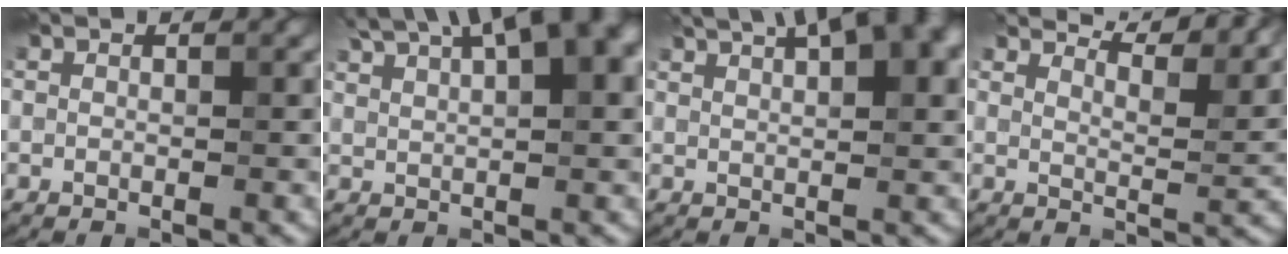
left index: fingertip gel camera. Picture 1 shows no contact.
{"total": 11.2, "force": [6.2, 3.5, 8.6], "torque": [-0.134, 0.029, 0.099]}
{"total": 8.8, "force": [5.1, 2.7, 6.7], "torque": [-0.085, 0.029, 0.066]}
{"total": 8.9, "force": [7.9, 1.5, 3.7], "torque": [-0.057, 0.014, 0.098]}